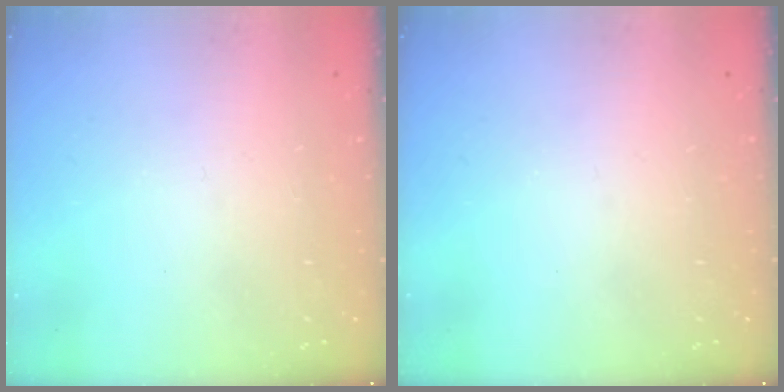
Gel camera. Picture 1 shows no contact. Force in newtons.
{"total": 0.0}